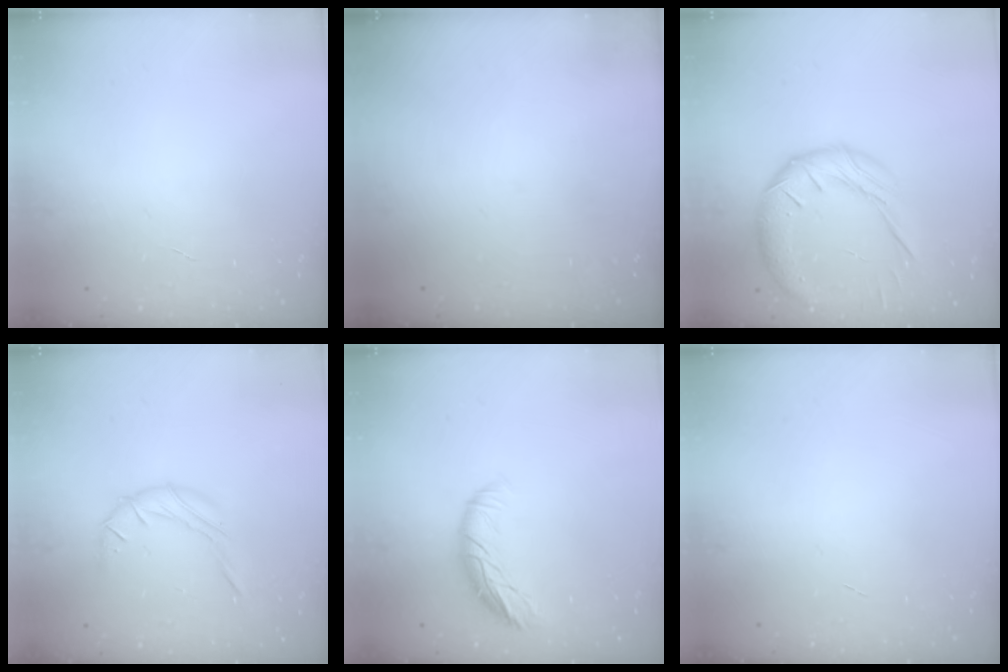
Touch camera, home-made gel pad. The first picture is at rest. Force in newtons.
{"total": 0.0}
{"total": 16.0, "press": 15.9, "slide": 1.1}
{"total": 8.3, "press": 8.3, "slide": 0.1}
{"total": 9.3, "press": 9.1, "slide": 2.1}
{"total": 0.0}